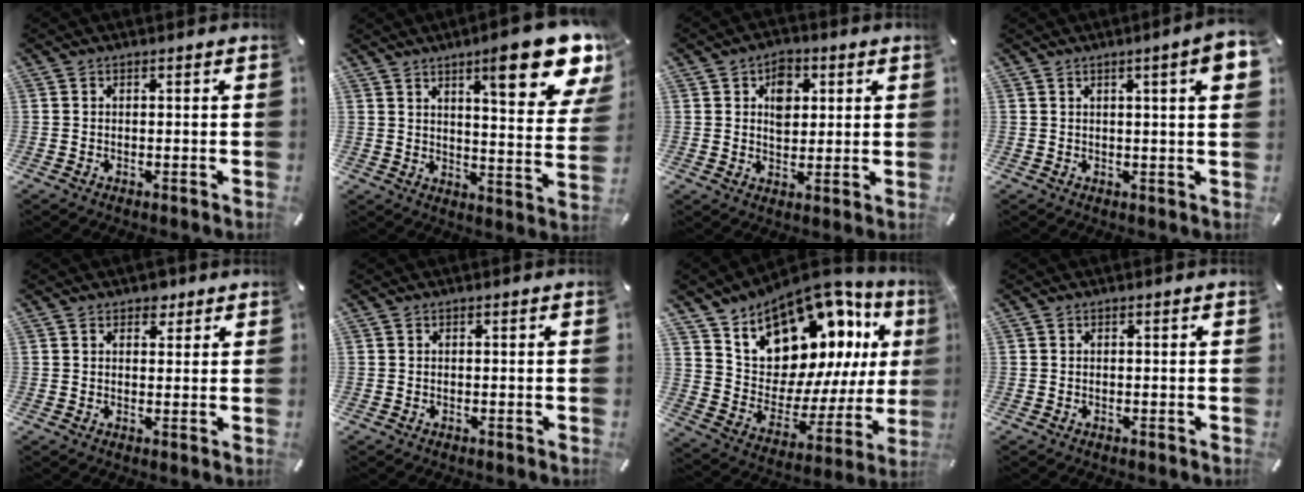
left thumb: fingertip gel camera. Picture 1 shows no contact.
{"total": 18.4, "force": [11.4, 4.8, 13.5], "torque": [-0.183, -0.075, 0.179]}
{"total": 6.6, "force": [1.9, 5.2, 3.7], "torque": [-0.043, -0.003, 0.028]}
{"total": 5.9, "force": [2.1, 0.7, 5.4], "torque": [-0.086, -0.001, 0.032]}
{"total": 3.3, "force": [2.2, 2.3, 0.9], "torque": [0.010, -0.006, 0.034]}
{"total": 0.0}
{"total": 16.9, "force": [13.1, 8.8, 6.0], "torque": [-0.076, -0.132, 0.233]}
{"total": 0.0}